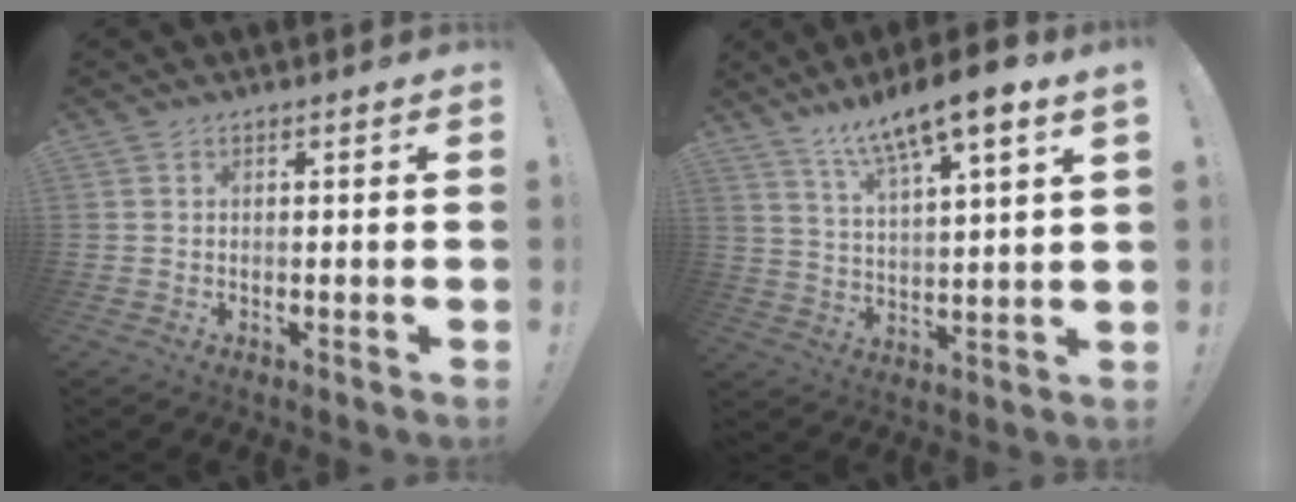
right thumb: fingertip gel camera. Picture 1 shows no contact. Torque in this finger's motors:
{"motor_torque": [0.32, 0.53, 0.42, 0.88, 0.15]}